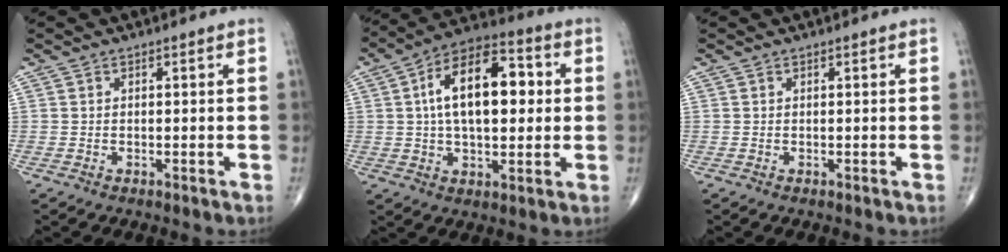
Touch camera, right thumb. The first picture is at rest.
{"total": 17.3, "force": [2.5, 9.0, 14.5], "torque": [-0.219, 0.024, 0.033]}
{"total": 0.0}